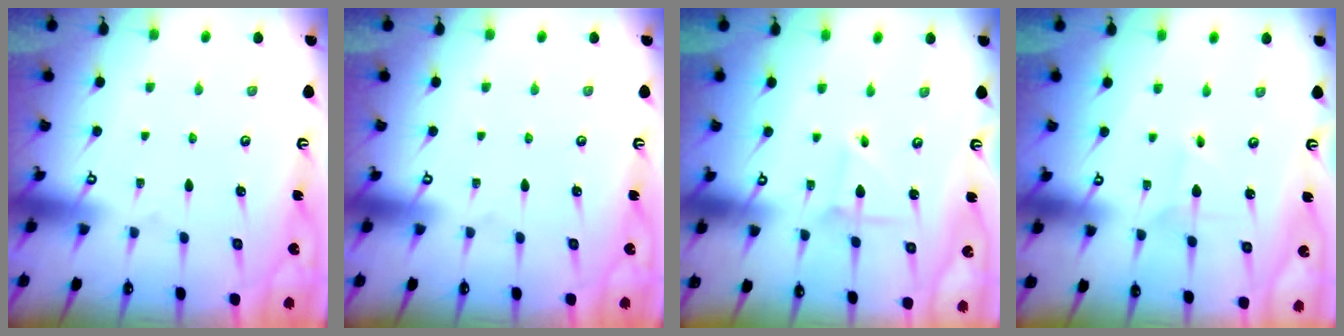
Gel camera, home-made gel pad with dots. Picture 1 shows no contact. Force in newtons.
{"total": 0.0}
{"total": 2.3, "press": 2.3, "slide": 0.2}
{"total": 2.4, "press": 2.3, "slide": 0.2}